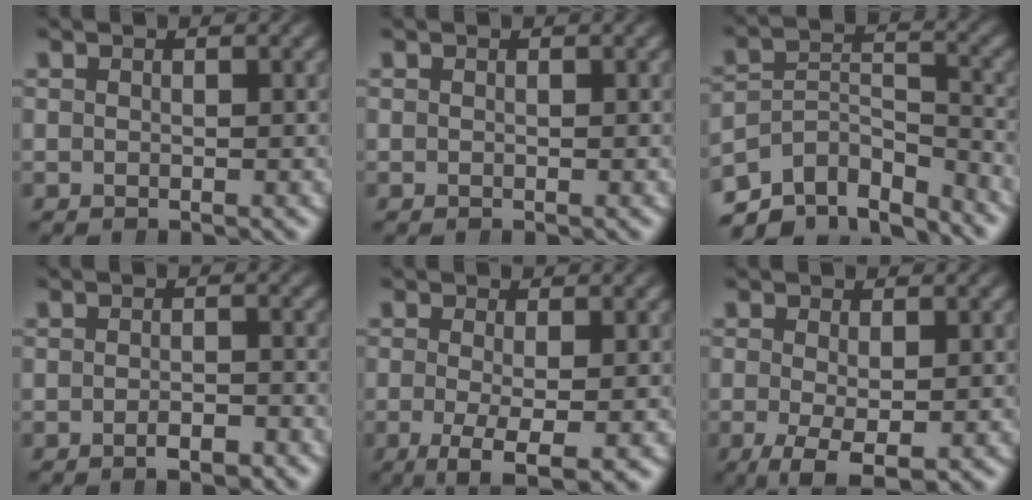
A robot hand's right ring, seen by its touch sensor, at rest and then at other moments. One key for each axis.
{"total": 0.0}
{"total": 11.5, "fx": -7.1, "fy": 7.0, "fz": 5.7, "tx": -0.105, "ty": -0.054, "tz": -0.101}
{"total": 1.9, "fx": -1.6, "fy": 0.4, "fz": 0.9, "tx": -0.012, "ty": 0.001, "tz": -0.028}
{"total": 5.4, "fx": -3.2, "fy": 1.5, "fz": 4.1, "tx": -0.087, "ty": -0.042, "tz": -0.032}
{"total": 4.8, "fx": -2.8, "fy": 1.8, "fz": 3.5, "tx": -0.073, "ty": -0.041, "tz": -0.023}